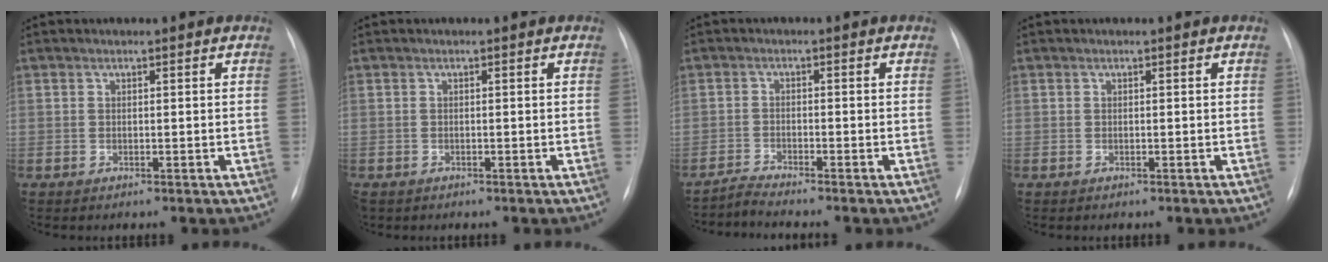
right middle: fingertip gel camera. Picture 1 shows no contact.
{"total": 1.1, "force": [-0.8, 0.7, 0.3], "torque": [-0.007, 0.001, -0.009]}
{"total": 2.5, "force": [-2.2, -1.0, -0.3], "torque": [0.003, -0.016, -0.044]}
{"total": 0.0}